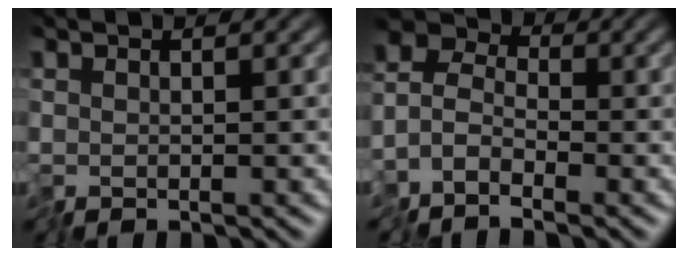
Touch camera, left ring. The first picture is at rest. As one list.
[{"total": 3.5, "force": [-2.7, 1.8, 1.3], "torque": [-0.034, 0.006, -0.069]}]